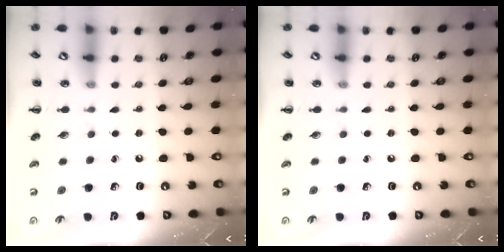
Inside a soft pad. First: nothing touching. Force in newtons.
{"total": 0.0}